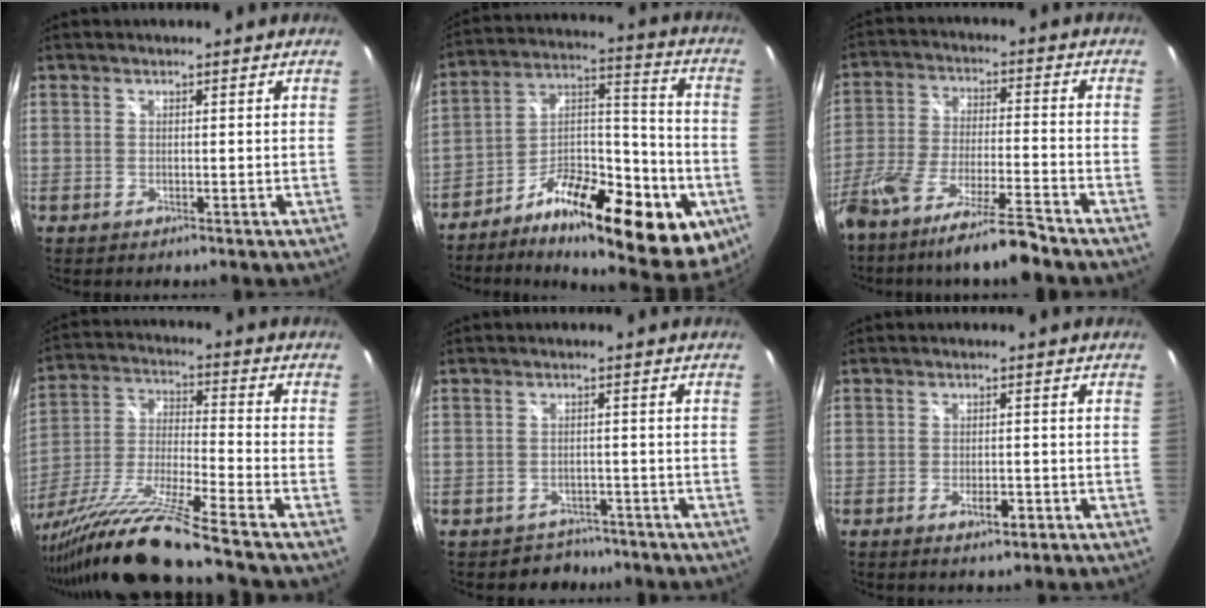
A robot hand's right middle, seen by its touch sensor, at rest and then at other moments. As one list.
[{"total": 25.3, "force": [-11.7, 9.9, 20.2], "torque": [-0.277, 0.006, -0.178]}, {"total": 14.8, "force": [-12.3, 0.5, 8.2], "torque": [-0.166, -0.034, -0.213]}, {"total": 18.4, "force": [-14.7, -1.7, 11.0], "torque": [-0.200, -0.052, -0.267]}, {"total": 4.8, "force": [-3.6, 3.1, -0.2], "torque": [-0.003, 0.012, -0.053]}, {"total": 3.2, "force": [-1.7, 1.3, 2.3], "torque": [-0.045, -0.005, -0.025]}]